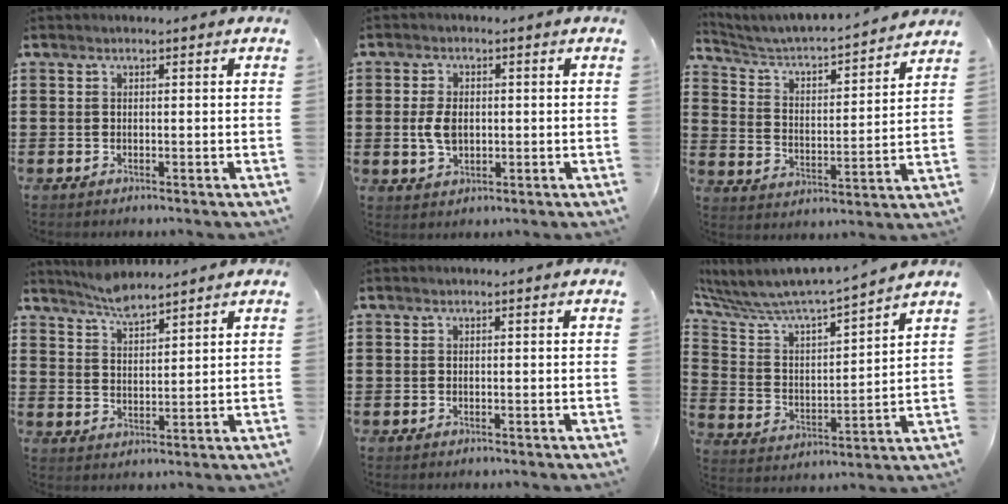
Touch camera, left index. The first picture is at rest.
{"total": 4.5, "force": [0.1, 2.7, 3.6], "torque": [-0.086, 0.003, -0.003]}
{"total": 3.4, "force": [3.2, 0.4, 1.1], "torque": [-0.040, -0.034, 0.042]}
{"total": 4.2, "force": [4.0, 0.4, 1.3], "torque": [-0.037, -0.012, 0.073]}
{"total": 0.0}
{"total": 6.0, "force": [5.8, 0.6, 1.5], "torque": [-0.062, -0.053, 0.094]}